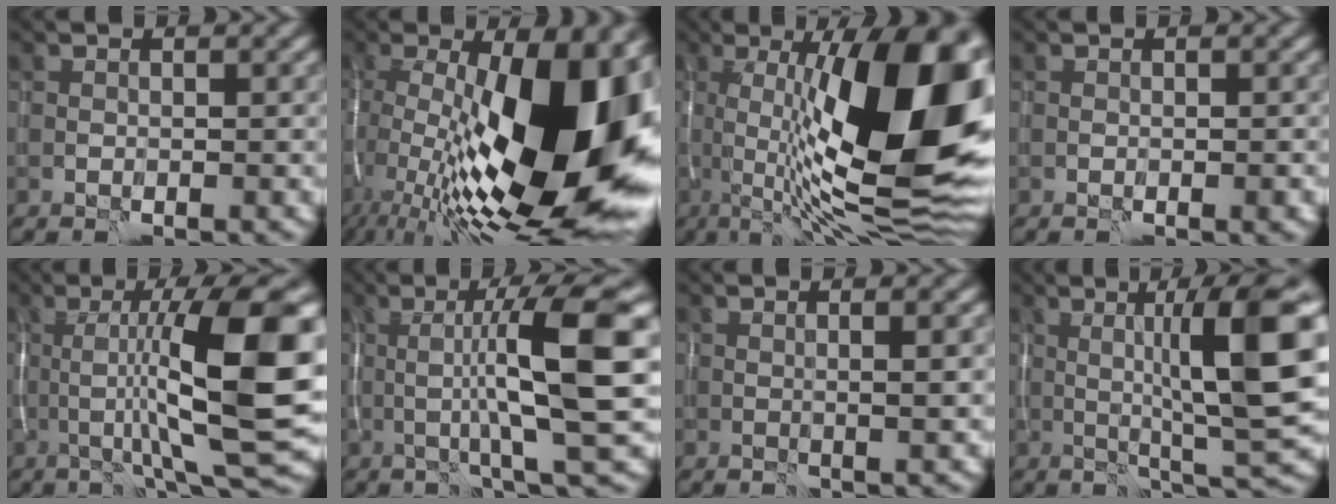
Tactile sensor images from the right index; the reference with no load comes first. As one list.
[{"total": 19.3, "force": [-2.1, 7.3, 17.7], "torque": [-0.287, 0.014, -0.044]}, {"total": 17.4, "force": [1.9, 5.3, 16.5], "torque": [-0.230, 0.011, 0.021]}, {"total": 0.6, "force": [-0.2, 0.1, 0.6], "torque": [-0.006, 0.000, -0.003]}, {"total": 12.4, "force": [-0.2, 2.3, 12.2], "torque": [-0.185, 0.013, -0.005]}, {"total": 9.9, "force": [0.4, 1.6, 9.7], "torque": [-0.139, 0.007, 0.007]}, {"total": 2.1, "force": [0.2, 0.4, 2.0], "torque": [-0.032, 0.002, 0.001]}, {"total": 10.3, "force": [1.4, 1.4, 10.1], "torque": [-0.143, 0.007, 0.026]}]